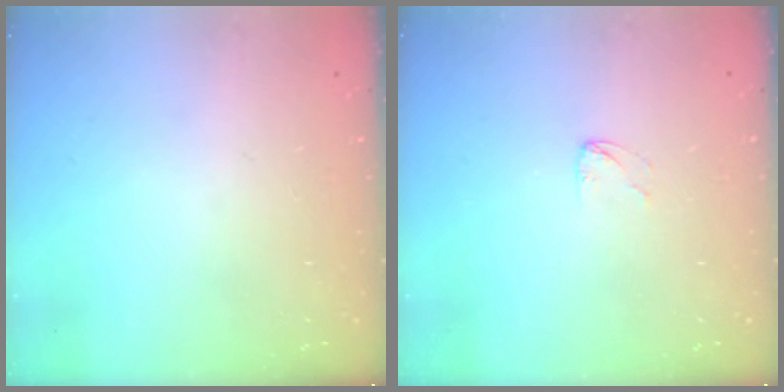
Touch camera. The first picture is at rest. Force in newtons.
{"total": 2.2, "press": 2.2, "slide": 0.1}